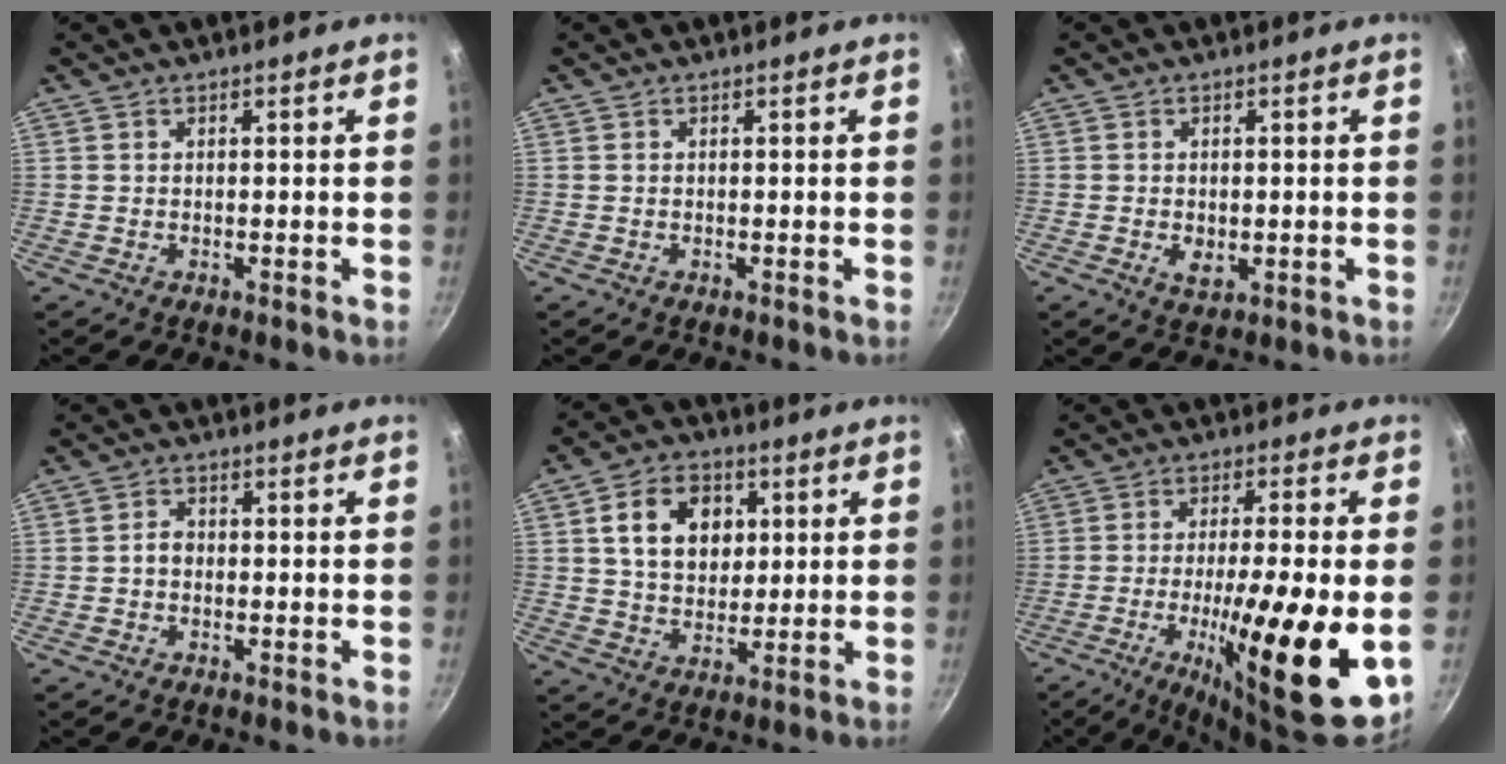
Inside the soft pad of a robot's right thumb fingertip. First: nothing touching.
{"total": 0.0}
{"total": 3.2, "force": [-0.6, 2.0, 2.4], "torque": [-0.039, -0.006, -0.003]}
{"total": 2.2, "force": [-0.3, 1.8, 1.3], "torque": [-0.015, 0.011, -0.007]}
{"total": 11.8, "force": [3.0, 8.8, 7.2], "torque": [-0.092, 0.001, 0.048]}
{"total": 19.8, "force": [-4.3, 4.2, 18.8], "torque": [-0.292, 0.006, -0.065]}